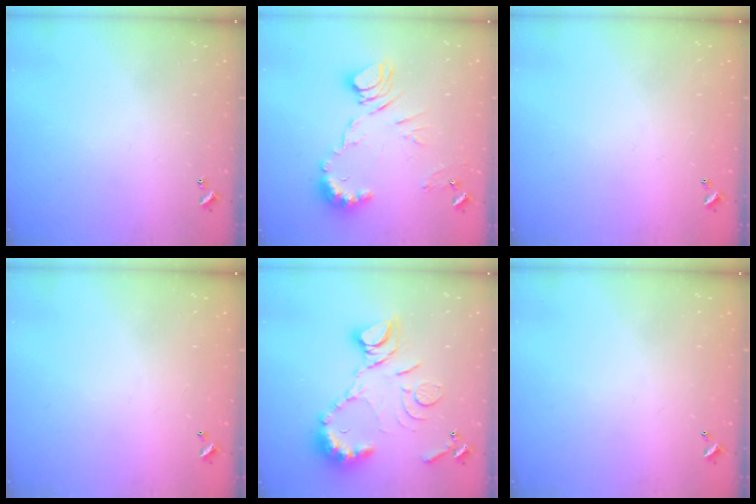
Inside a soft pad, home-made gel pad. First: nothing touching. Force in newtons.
{"total": 10.4, "press": 10.4, "slide": 0.5}
{"total": 2.9, "press": 2.9, "slide": 0.1}
{"total": 2.9, "press": 2.9, "slide": 0.1}
{"total": 15.3, "press": 15.2, "slide": 1.6}
{"total": 2.7, "press": 2.7, "slide": 0.1}